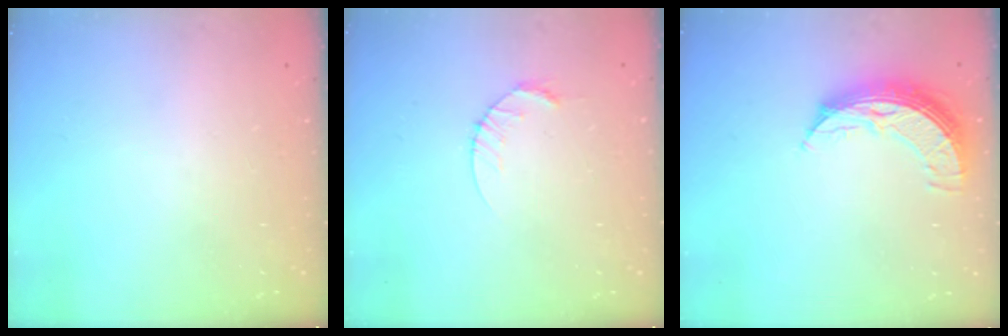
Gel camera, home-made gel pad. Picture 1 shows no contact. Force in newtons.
{"total": 3.7, "press": 3.6, "slide": 0.4}
{"total": 9.4, "press": 9.4, "slide": 0.9}